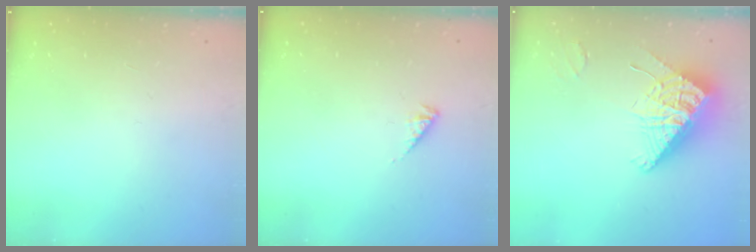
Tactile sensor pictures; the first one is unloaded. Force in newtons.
{"total": 1.9, "press": 1.9, "slide": 0.4}
{"total": 11.6, "press": 11.5, "slide": 1.5}